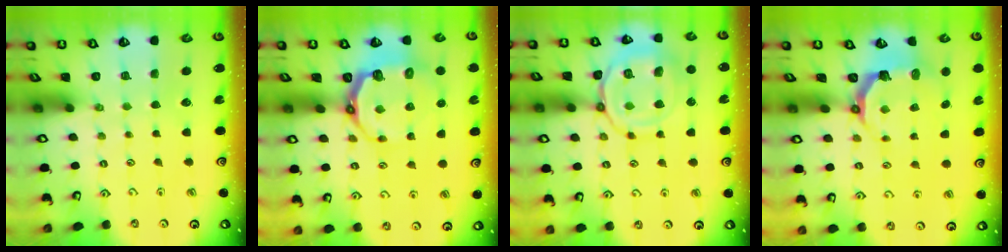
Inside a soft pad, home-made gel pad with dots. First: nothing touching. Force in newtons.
{"total": 8.5, "press": 7.4, "slide": 4.1}
{"total": 14.4, "press": 14.4, "slide": 1.1}
{"total": 5.4, "press": 3.7, "slide": 3.9}